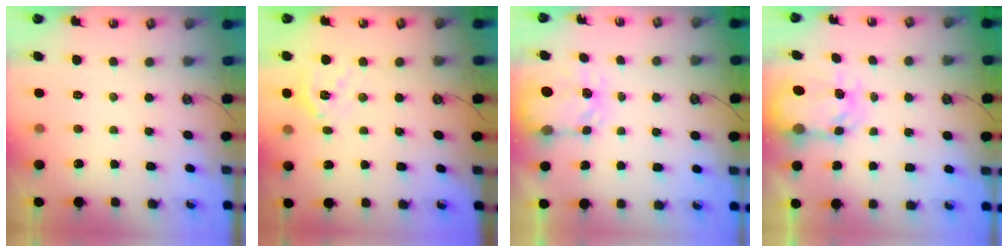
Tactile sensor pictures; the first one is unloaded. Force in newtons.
{"total": 13.3, "press": 13.1, "slide": 2.0}
{"total": 4.0, "press": 3.9, "slide": 0.6}
{"total": 6.6, "press": 6.6, "slide": 0.6}